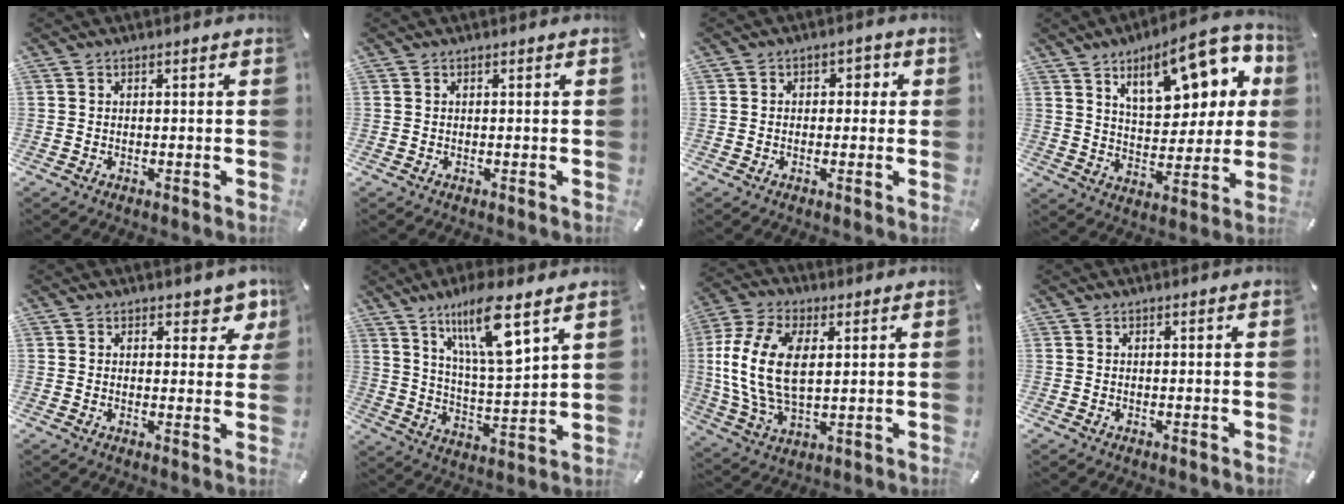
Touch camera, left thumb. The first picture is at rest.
{"total": 0.0}
{"total": 2.6, "force": [-0.6, 2.1, 1.4], "torque": [-0.012, 0.007, -0.020]}
{"total": 19.0, "force": [10.1, 8.8, 13.4], "torque": [-0.191, -0.049, 0.167]}
{"total": 5.8, "force": [3.7, 3.4, 3.0], "torque": [-0.012, -0.022, 0.057]}
{"total": 15.1, "force": [10.0, 3.9, 10.6], "torque": [-0.190, -0.045, 0.167]}
{"total": 14.8, "force": [2.4, 8.8, 11.7], "torque": [-0.276, -0.002, 0.041]}
{"total": 0.0}